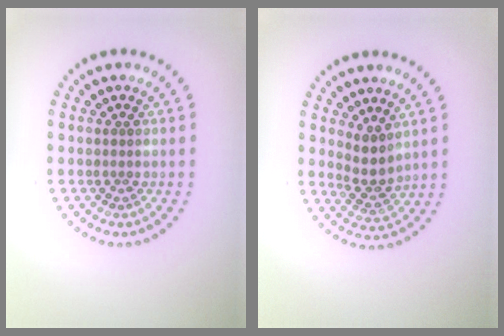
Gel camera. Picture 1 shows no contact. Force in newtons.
{"total": 2.6, "press": 2.0, "slide": 1.5}